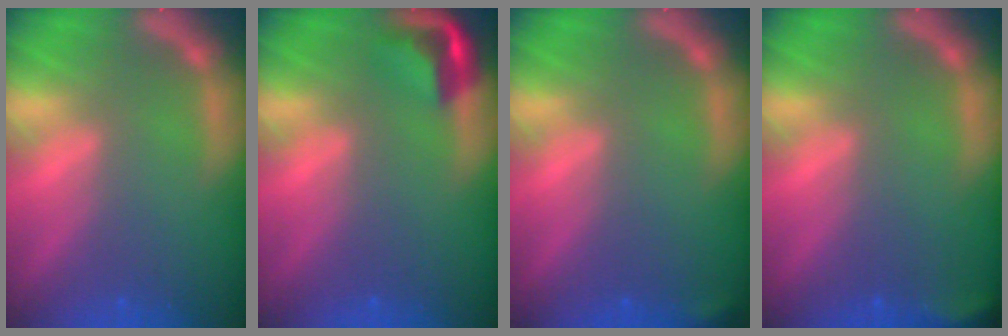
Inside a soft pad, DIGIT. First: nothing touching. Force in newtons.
{"total": 3.5}
{"total": 0.9}
{"total": 2.4}